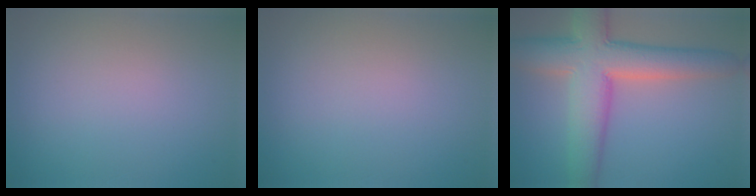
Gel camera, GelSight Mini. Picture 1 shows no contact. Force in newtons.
{"total": 0.0}
{"total": 9.9, "press": 9.8, "slide": 0.7}